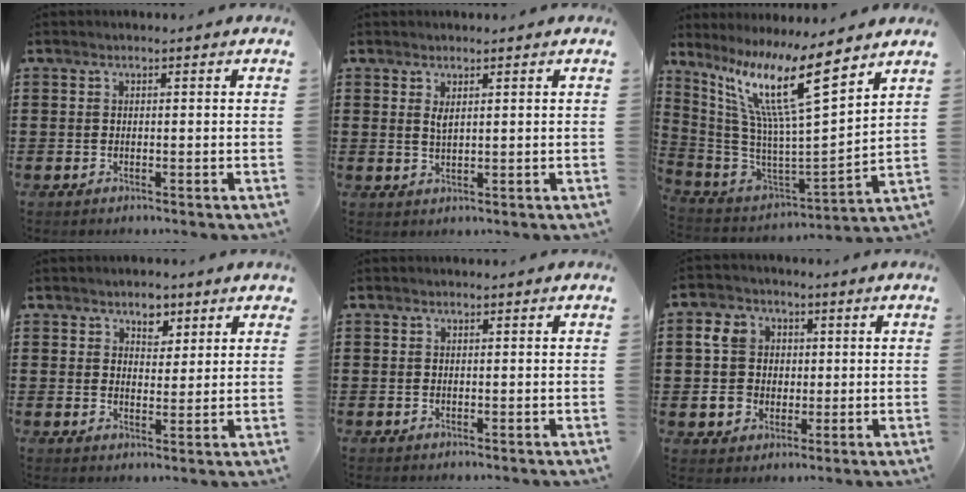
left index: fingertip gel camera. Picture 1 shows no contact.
{"total": 1.7, "force": [0.8, 0.4, 1.4], "torque": [-0.031, 0.002, 0.014]}
{"total": 15.4, "force": [9.4, 1.3, 12.1], "torque": [-0.277, -0.059, 0.147]}
{"total": 4.0, "force": [2.9, 2.5, 1.3], "torque": [-0.011, 0.006, 0.046]}
{"total": 0.0}
{"total": 7.2, "force": [0.5, 6.7, 2.6], "torque": [-0.074, 0.018, 0.007]}